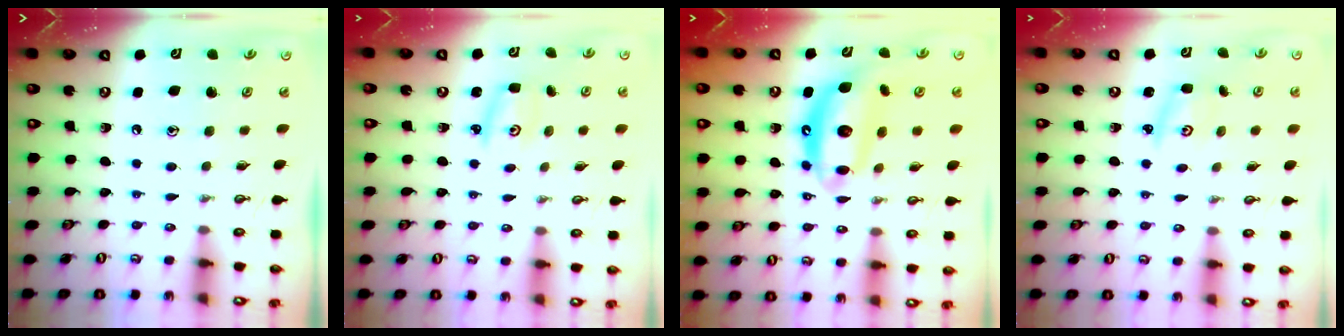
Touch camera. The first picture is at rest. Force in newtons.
{"total": 3.3, "press": 3.3, "slide": 0.3}
{"total": 10.9, "press": 10.8, "slide": 1.0}
{"total": 2.3, "press": 2.3, "slide": 0.3}